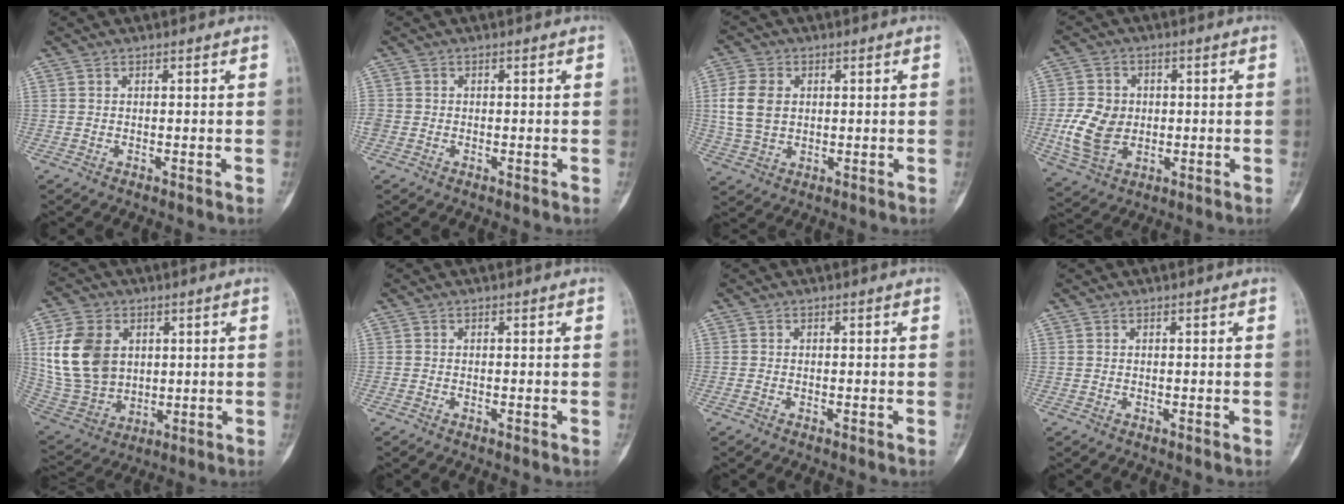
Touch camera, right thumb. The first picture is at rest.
{"total": 1.8, "force": [-0.4, 1.6, 0.8], "torque": [-0.017, 0.004, -0.010]}
{"total": 8.0, "force": [1.1, 5.9, 5.3], "torque": [-0.107, 0.002, 0.025]}
{"total": 9.9, "force": [-0.8, 7.6, 6.3], "torque": [-0.113, 0.000, -0.009]}
{"total": 15.6, "force": [3.5, 11.8, 9.6], "torque": [-0.170, -0.008, 0.082]}
{"total": 0.0}
{"total": 0.0}
{"total": 0.0}